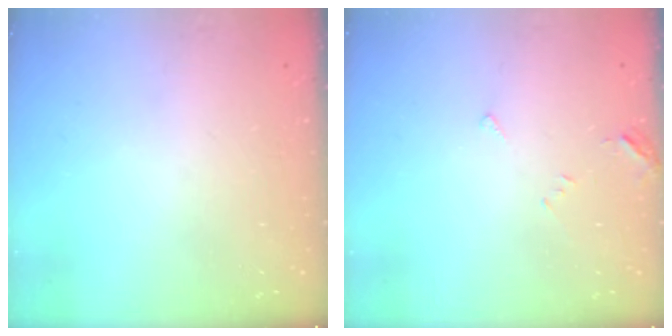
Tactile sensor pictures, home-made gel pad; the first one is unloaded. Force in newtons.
{"total": 5.1, "press": 5.1, "slide": 0.5}